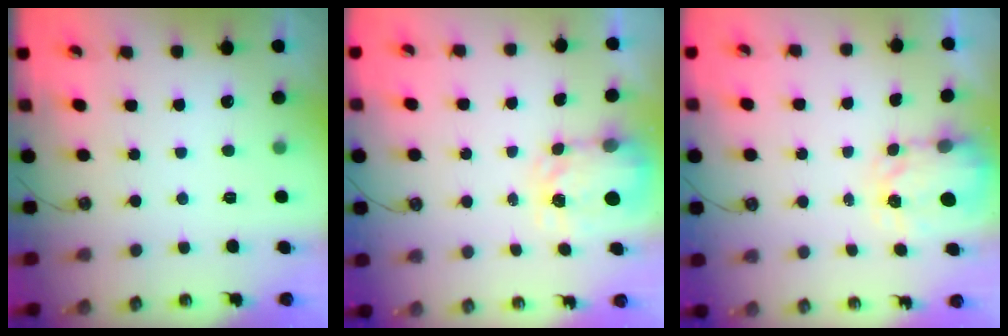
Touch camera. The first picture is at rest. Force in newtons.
{"total": 4.0, "press": 4.0, "slide": 0.5}
{"total": 3.3, "press": 3.3, "slide": 0.4}